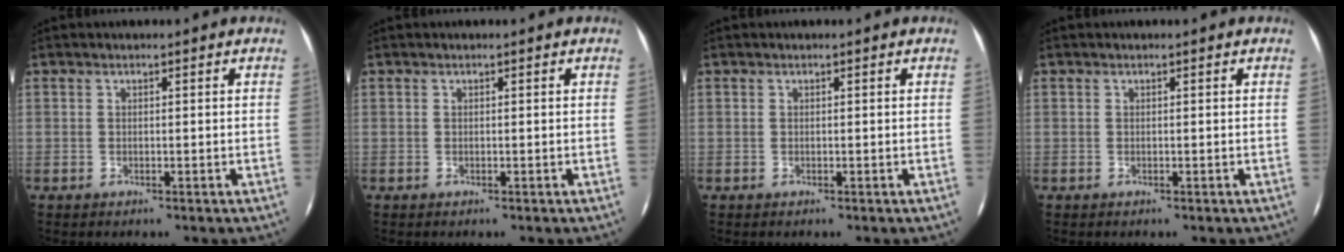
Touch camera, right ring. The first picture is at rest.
{"total": 0.0}
{"total": 0.0}
{"total": 0.0}